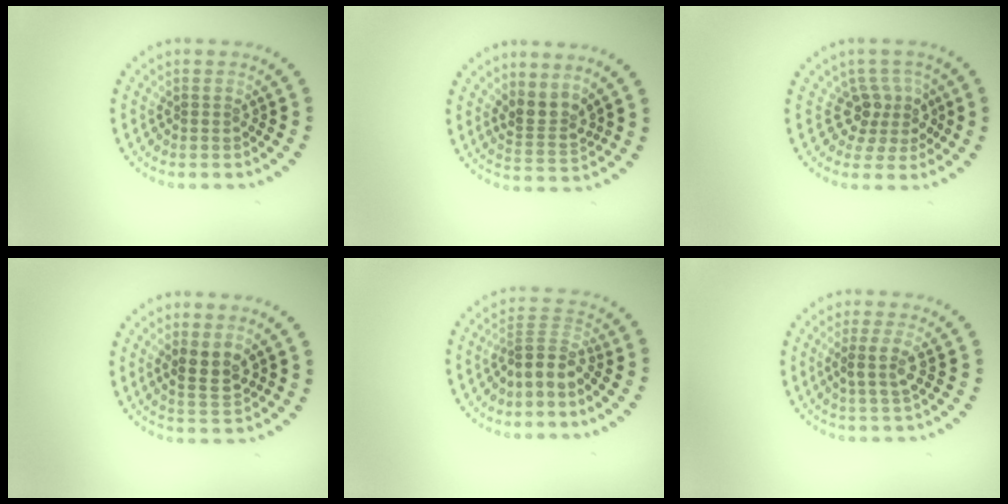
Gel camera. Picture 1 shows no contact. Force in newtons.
{"total": 2.6, "press": 1.9, "slide": 1.8}
{"total": 3.0, "press": 2.3, "slide": 2.0}
{"total": 2.7, "press": 2.5, "slide": 0.9}
{"total": 2.9, "press": 2.1, "slide": 2.0}
{"total": 2.3, "press": 2.0, "slide": 1.1}